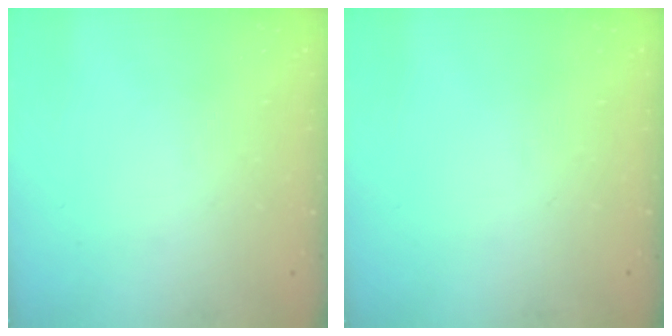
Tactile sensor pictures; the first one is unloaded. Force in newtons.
{"total": 0.0}